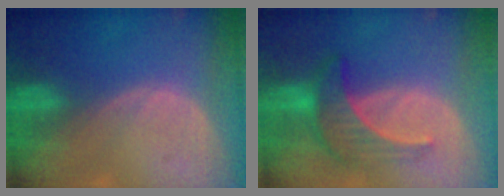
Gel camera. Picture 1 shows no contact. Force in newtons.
{"total": 7.1, "press": 6.6, "slide": 2.6}